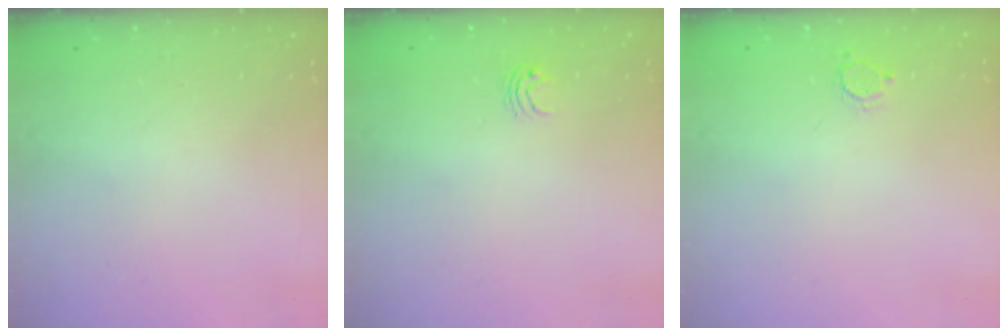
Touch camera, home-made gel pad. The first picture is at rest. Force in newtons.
{"total": 2.9, "press": 2.9, "slide": 0.2}
{"total": 2.6, "press": 2.6, "slide": 0.2}